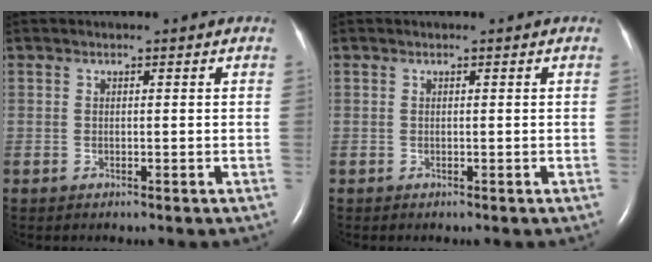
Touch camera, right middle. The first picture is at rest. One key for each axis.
{"total": 0.0}